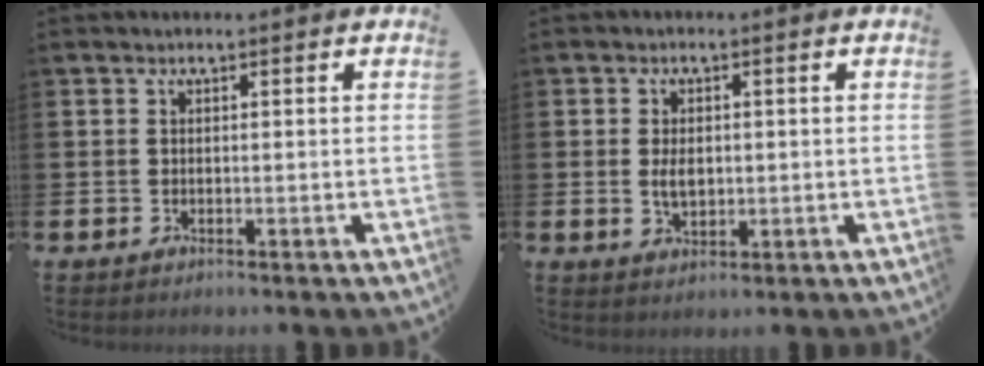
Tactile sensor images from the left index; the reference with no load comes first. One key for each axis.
{"total": 3.0, "fx": 0.1, "fy": 1.8, "fz": 2.4, "tx": -0.033, "ty": 0.001, "tz": -0.002}